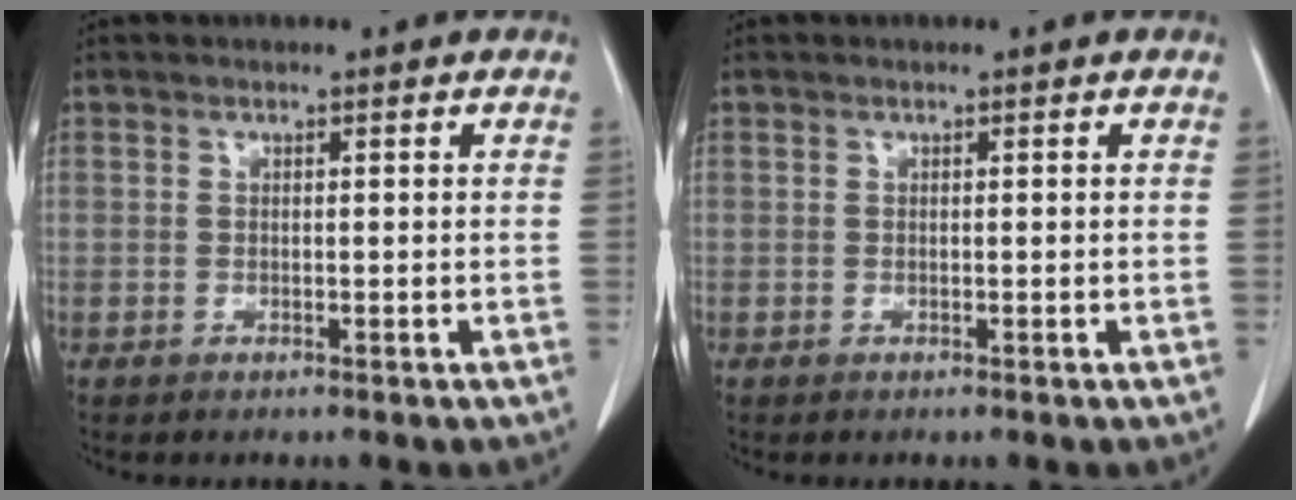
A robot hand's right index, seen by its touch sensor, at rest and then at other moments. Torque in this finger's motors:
{"motor_torque": [0.01, -0.01, 0.01, 0.00]}